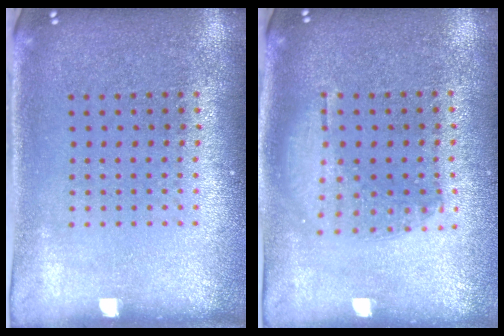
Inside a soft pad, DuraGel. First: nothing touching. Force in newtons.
{"total": 1.2, "press": 1.1, "slide": 0.5}